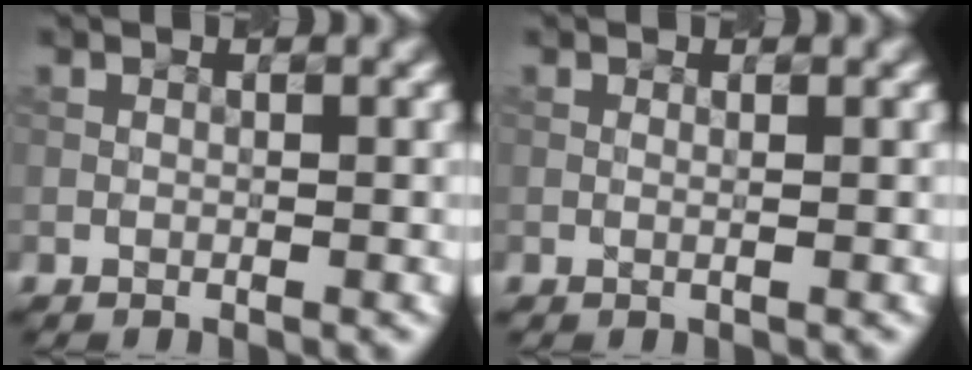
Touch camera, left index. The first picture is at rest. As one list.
[{"total": 0.9, "force": [0.3, 0.4, 0.8], "torque": [-0.013, -0.007, -0.004]}]